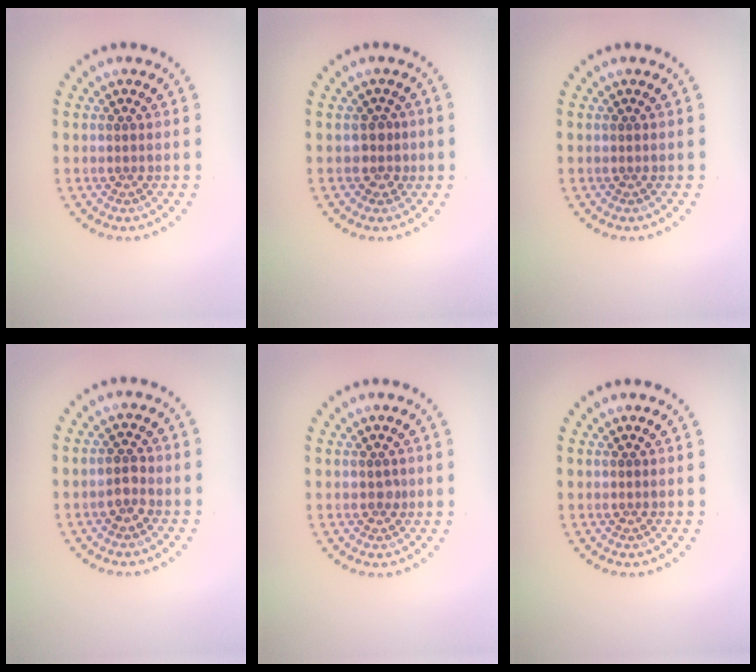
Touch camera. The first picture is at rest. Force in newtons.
{"total": 1.6, "press": 1.3, "slide": 0.9}
{"total": 0.0}
{"total": 1.5, "press": 1.4, "slide": 0.5}
{"total": 0.6, "press": 0.5, "slide": 0.2}
{"total": 0.0}